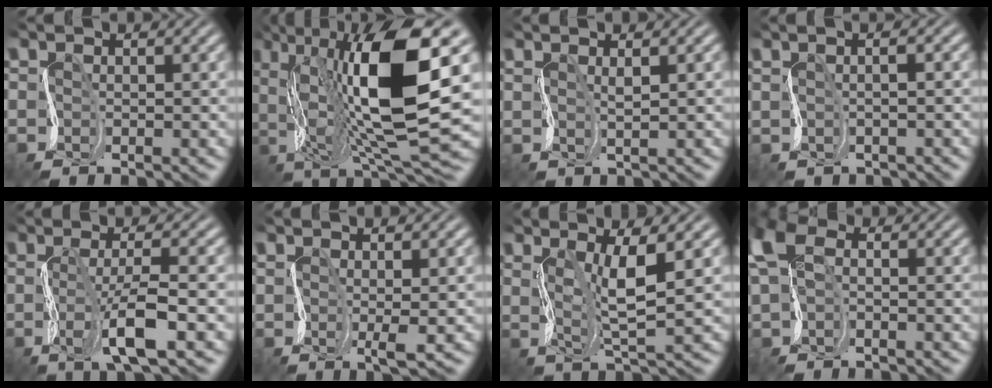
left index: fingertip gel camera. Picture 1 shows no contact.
{"total": 13.8, "force": [4.3, 4.3, 12.4], "torque": [-0.227, 0.008, 0.070]}
{"total": 2.2, "force": [1.9, -0.9, -0.7], "torque": [0.006, 0.014, 0.025]}
{"total": 1.6, "force": [1.6, 0.0, 0.2], "torque": [0.005, 0.011, 0.013]}
{"total": 4.5, "force": [-0.9, 0.6, 4.4], "torque": [-0.089, 0.017, -0.029]}
{"total": 1.6, "force": [1.2, -0.4, 1.1], "torque": [-0.029, 0.004, 0.015]}
{"total": 3.8, "force": [2.3, 0.0, 2.9], "torque": [-0.066, 0.009, 0.037]}
{"total": 3.9, "force": [0.9, 2.4, 3.0], "torque": [-0.085, 0.018, 0.007]}